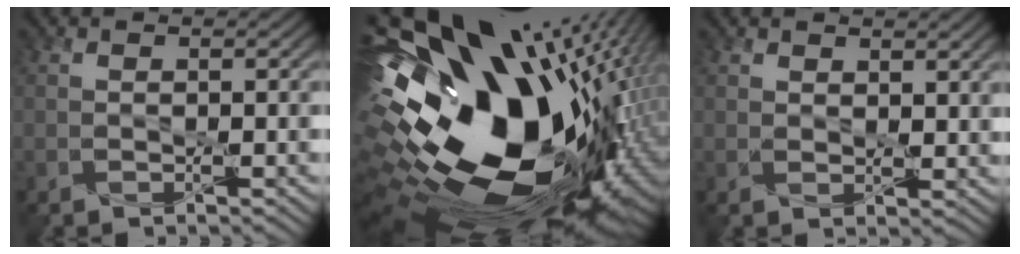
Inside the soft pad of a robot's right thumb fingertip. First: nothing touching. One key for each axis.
{"total": 22.1, "fx": 2.0, "fy": 12.7, "fz": 18.0, "tx": -0.345, "ty": -0.068, "tz": 0.057}
{"total": 2.1, "fx": 1.7, "fy": 0.9, "fz": 0.8, "tx": -0.016, "ty": 0.000, "tz": 0.034}